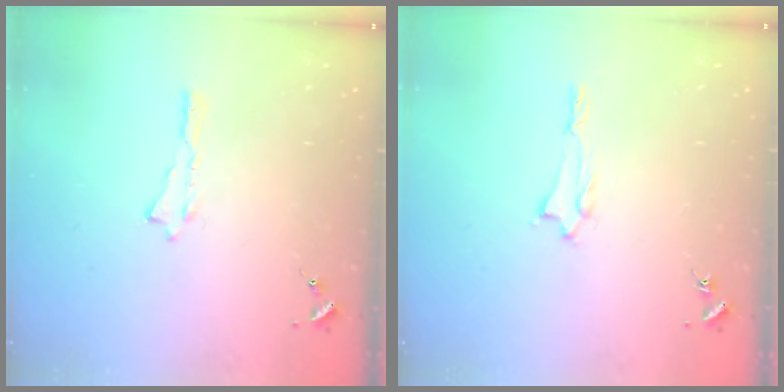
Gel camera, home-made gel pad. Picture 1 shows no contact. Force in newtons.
{"total": 1.2, "press": 1.2, "slide": 0.1}